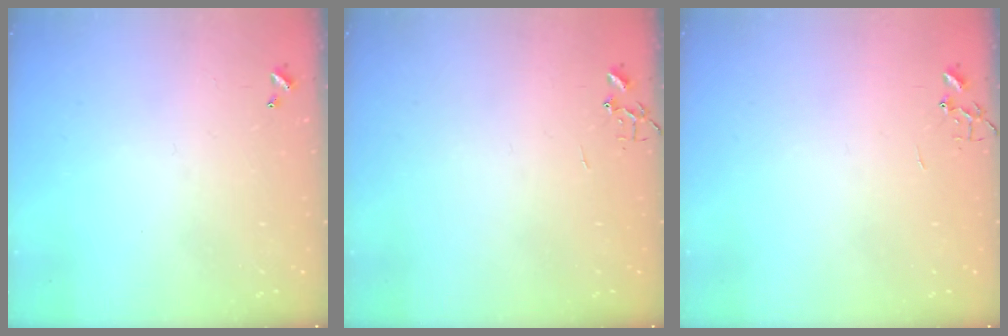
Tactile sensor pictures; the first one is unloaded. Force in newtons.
{"total": 0.0}
{"total": 0.0}